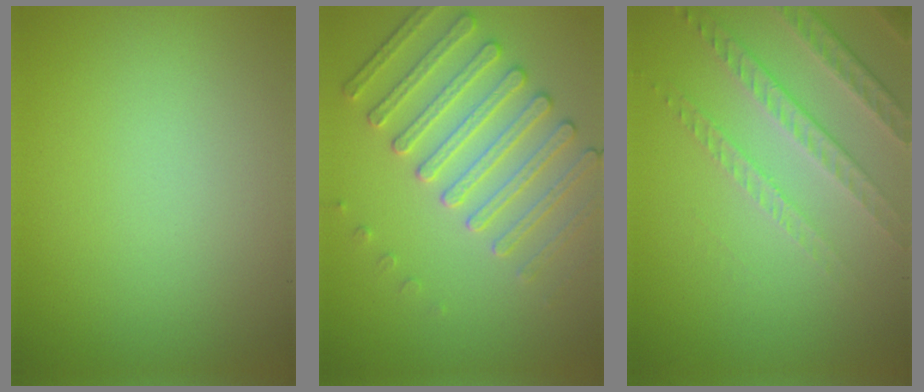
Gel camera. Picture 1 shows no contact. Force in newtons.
{"total": 4.2, "press": 4.2, "slide": 0.5}
{"total": 4.7, "press": 3.3, "slide": 3.3}